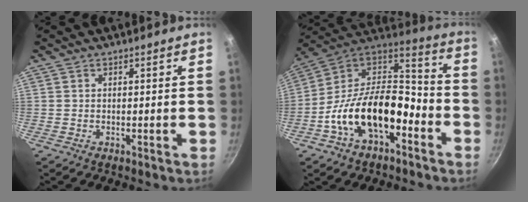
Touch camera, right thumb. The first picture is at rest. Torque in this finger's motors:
{"motor_torque": [0.97, 0.96, 1.40, -1.37, 0.55]}